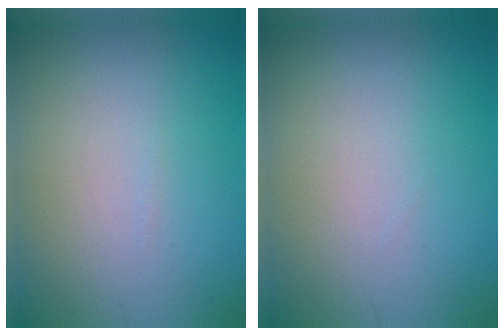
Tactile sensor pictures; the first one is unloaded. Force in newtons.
{"total": 0.0}